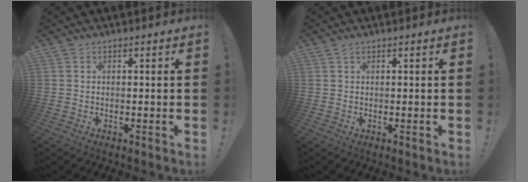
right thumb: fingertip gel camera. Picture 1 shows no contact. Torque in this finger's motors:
{"motor_torque": [0.00, 0.11, 0.28, 0.09, -0.04]}